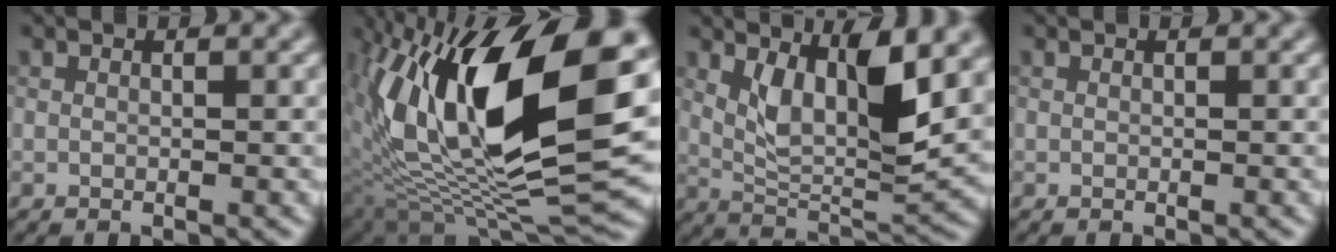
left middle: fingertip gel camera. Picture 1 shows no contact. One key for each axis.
{"total": 17.7, "fx": 4.0, "fy": 7.9, "fz": 15.3, "tx": -0.271, "ty": 0.017, "tz": 0.075}
{"total": 6.7, "fx": 1.9, "fy": 2.4, "fz": 6.0, "tx": -0.118, "ty": -0.013, "tz": 0.048}
{"total": 0.0}